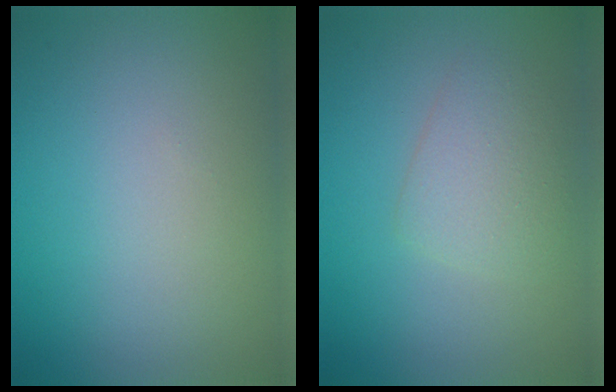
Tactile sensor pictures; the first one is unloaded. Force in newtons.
{"total": 2.6, "press": 2.6, "slide": 0.1}